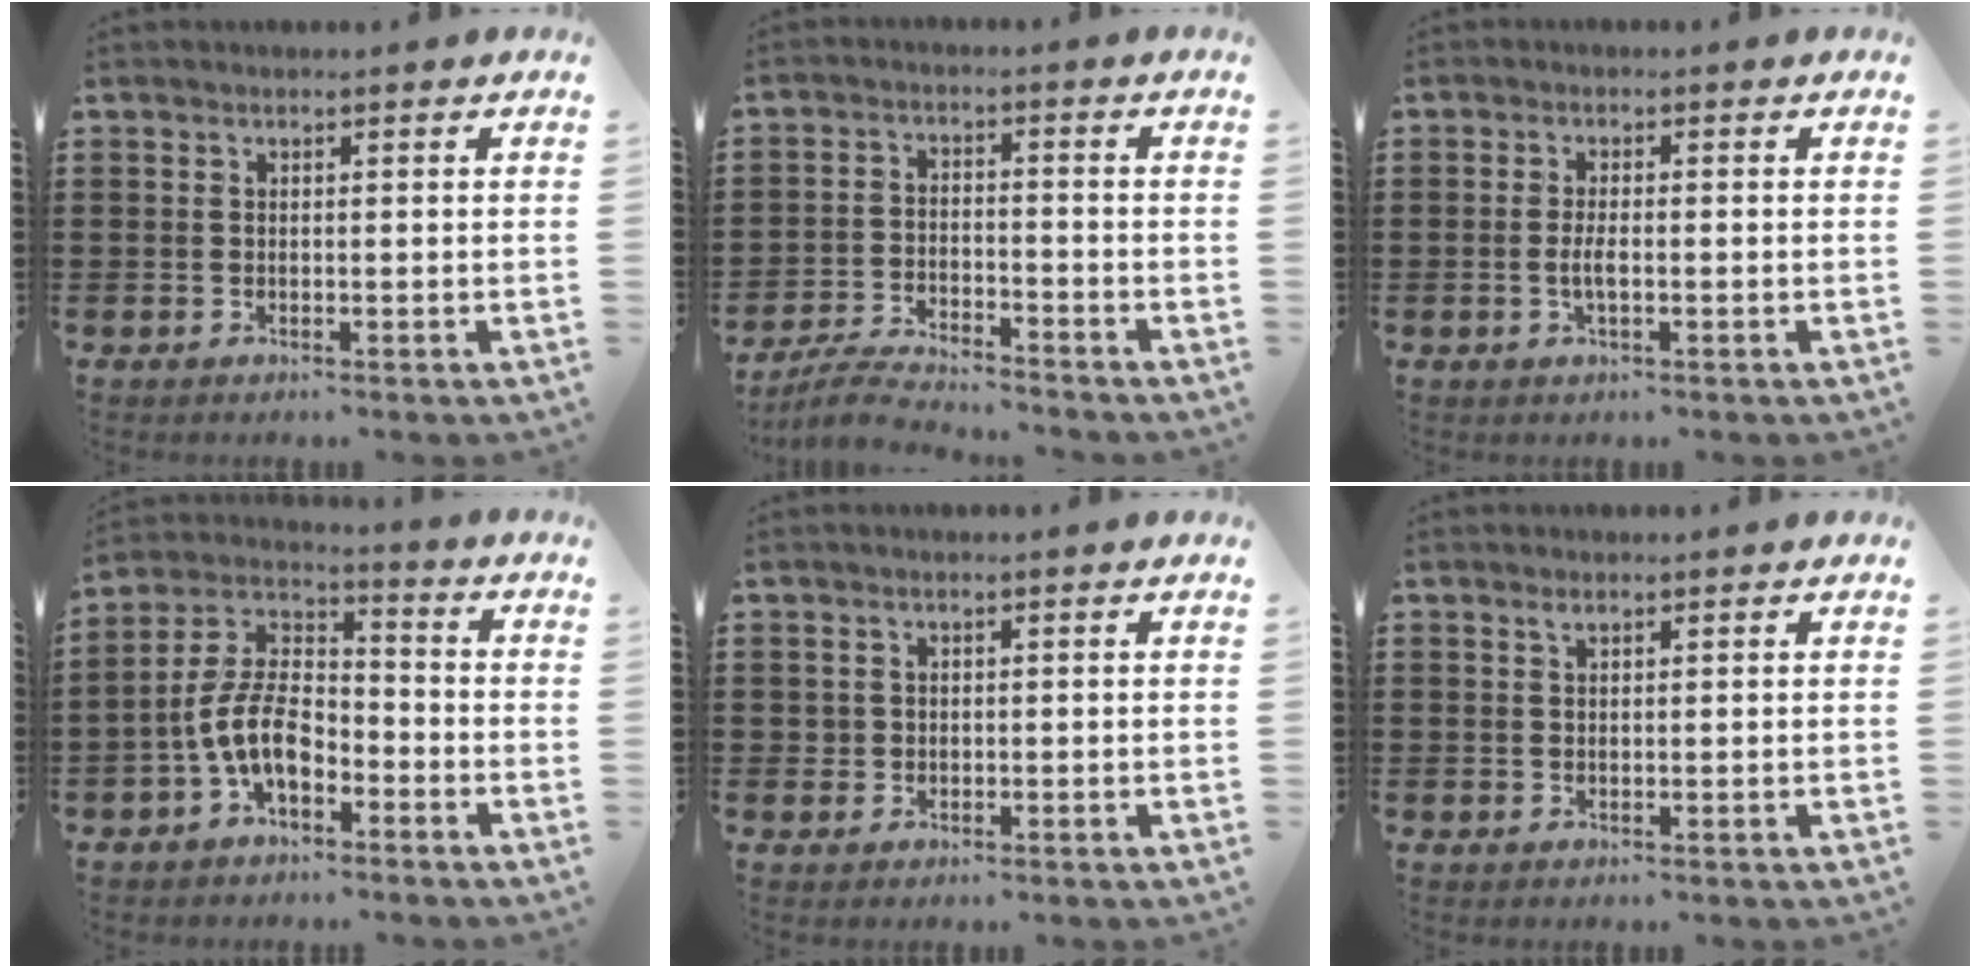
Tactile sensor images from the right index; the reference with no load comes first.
{"total": 4.9, "force": [-4.8, 0.4, 1.1], "torque": [-0.031, 0.000, -0.099]}
{"total": 2.4, "force": [-0.5, 0.6, 2.2], "torque": [-0.048, -0.002, -0.012]}
{"total": 9.7, "force": [-3.9, 4.9, 7.5], "torque": [-0.175, 0.002, -0.077]}
{"total": 0.9, "force": [0.2, 0.9, 0.1], "torque": [-0.003, 0.005, 0.002]}
{"total": 0.9, "force": [0.6, 0.3, 0.6], "torque": [-0.013, 0.002, 0.010]}